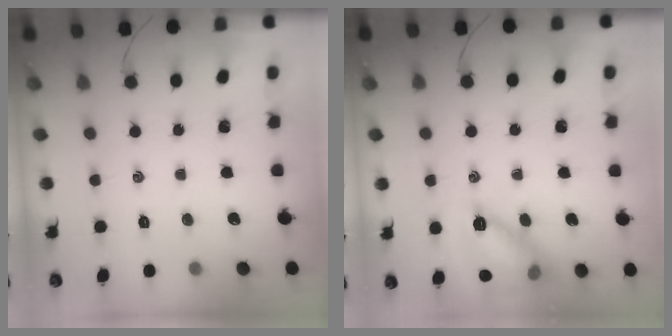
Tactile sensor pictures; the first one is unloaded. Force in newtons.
{"total": 12.2, "press": 12.2, "slide": 0.1}